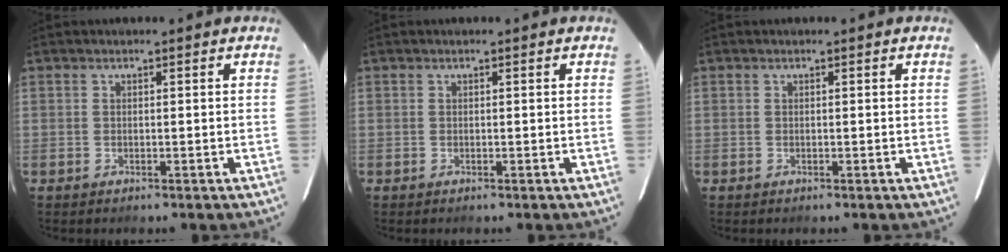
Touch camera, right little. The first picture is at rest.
{"total": 0.0}
{"total": 0.0}